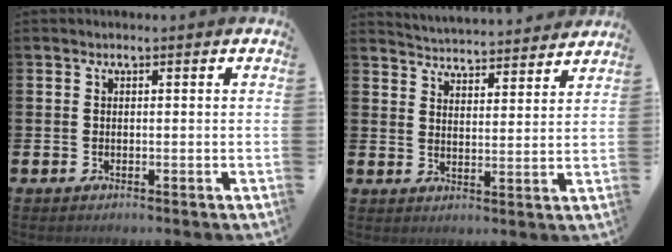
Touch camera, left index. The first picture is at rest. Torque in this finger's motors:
{"motor_torque": [0.91, -1.23, 0.36, 0.07]}